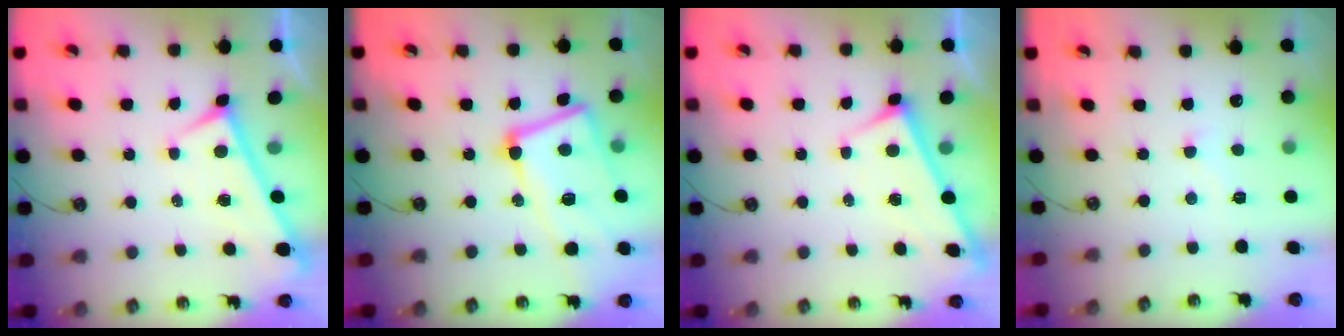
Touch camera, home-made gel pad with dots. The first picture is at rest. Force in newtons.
{"total": 13.1, "press": 13.0, "slide": 0.8}
{"total": 3.1, "press": 3.1, "slide": 0.2}
{"total": 2.3, "press": 2.2, "slide": 0.6}